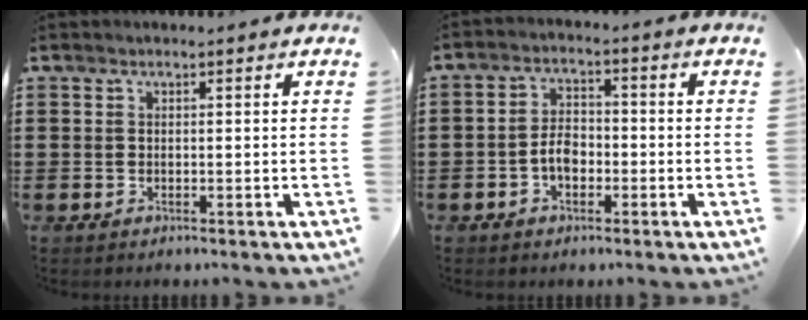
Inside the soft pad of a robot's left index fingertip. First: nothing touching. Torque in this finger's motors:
{"motor_torque": [0.52, 0.53, 0.48, 0.06]}